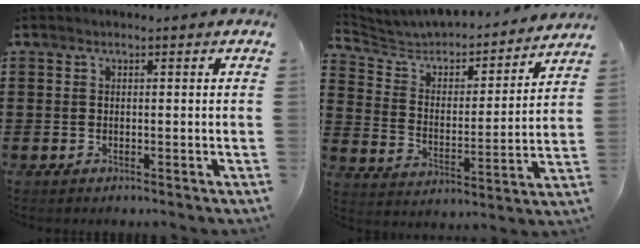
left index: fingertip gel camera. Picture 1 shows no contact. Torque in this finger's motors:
{"motor_torque": [2.14, 0.00, 0.34, 0.03]}